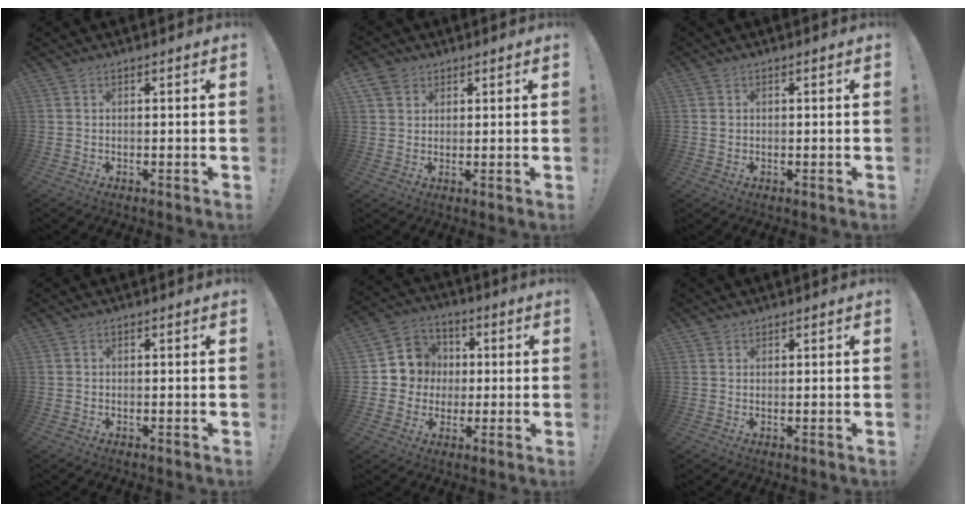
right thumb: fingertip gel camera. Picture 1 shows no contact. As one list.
[{"total": 4.9, "force": [2.8, 4.0, 1.0], "torque": [-0.017, -0.013, 0.054]}, {"total": 1.1, "force": [0.4, 1.0, 0.3], "torque": [-0.003, 0.002, 0.007]}, {"total": 0.0}, {"total": 9.6, "force": [-0.6, 9.4, 1.9], "torque": [-0.022, 0.012, 0.002]}, {"total": 1.3, "force": [1.0, 0.8, 0.0], "torque": [0.001, -0.003, 0.019]}]